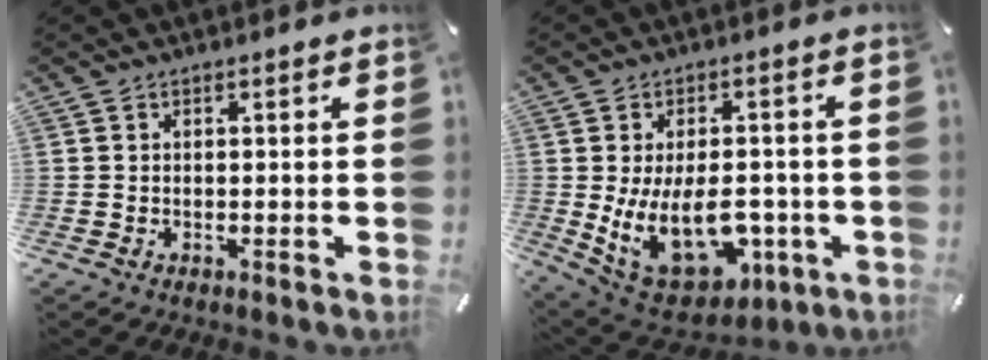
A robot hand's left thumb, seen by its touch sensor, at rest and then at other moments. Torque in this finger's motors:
{"motor_torque": [1.34, 3.43, 0.66, 0.68, 0.25]}